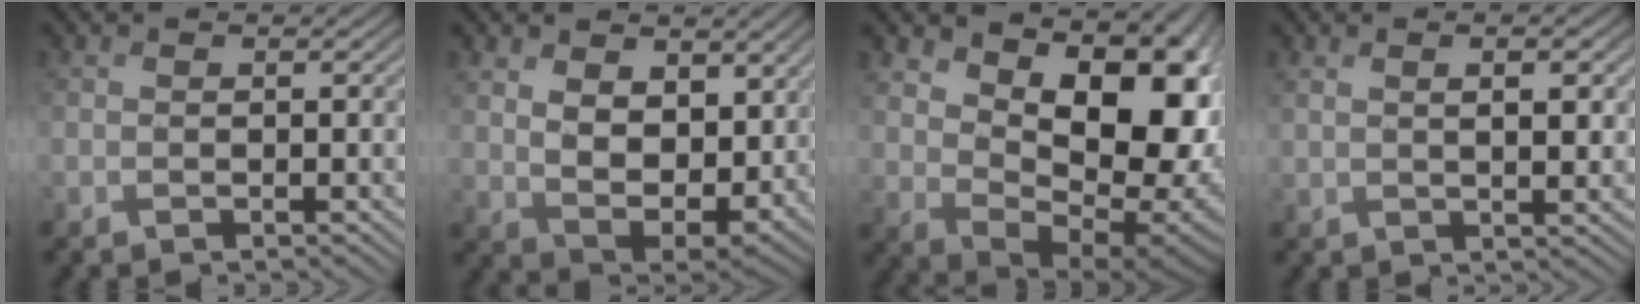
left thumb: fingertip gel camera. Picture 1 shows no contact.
{"total": 10.2, "force": [3.7, 6.4, 7.0], "torque": [-0.168, -0.017, 0.070]}
{"total": 16.5, "force": [4.2, 10.0, 12.5], "torque": [-0.185, -0.009, 0.085]}
{"total": 3.5, "force": [1.4, 1.2, 3.0], "torque": [-0.059, -0.003, 0.030]}